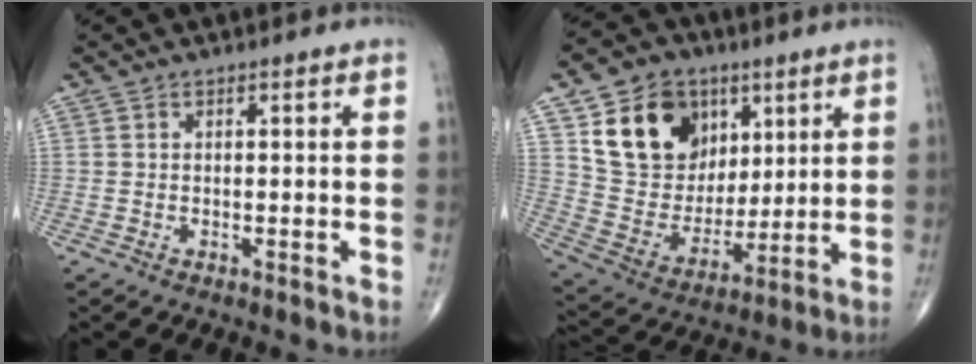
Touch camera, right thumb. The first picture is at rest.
{"total": 18.7, "force": [8.0, 14.2, 9.2], "torque": [-0.127, -0.023, 0.155]}